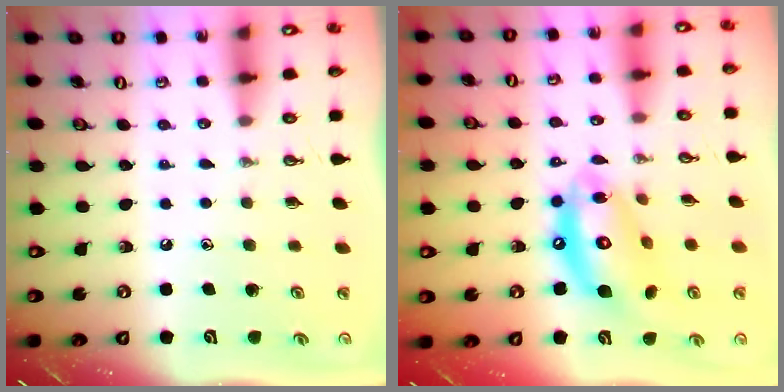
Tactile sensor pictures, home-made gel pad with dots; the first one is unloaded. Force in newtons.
{"total": 15.6, "press": 15.5, "slide": 1.3}